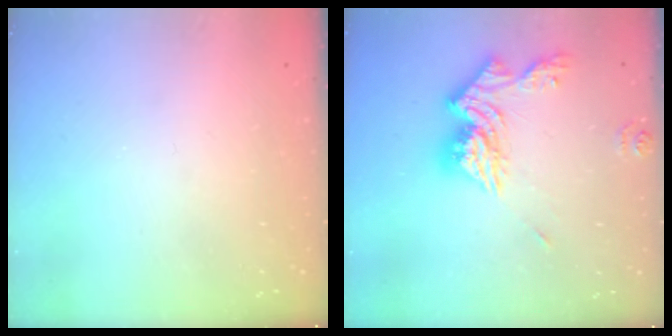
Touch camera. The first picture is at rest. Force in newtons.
{"total": 14.4, "press": 14.4, "slide": 1.5}